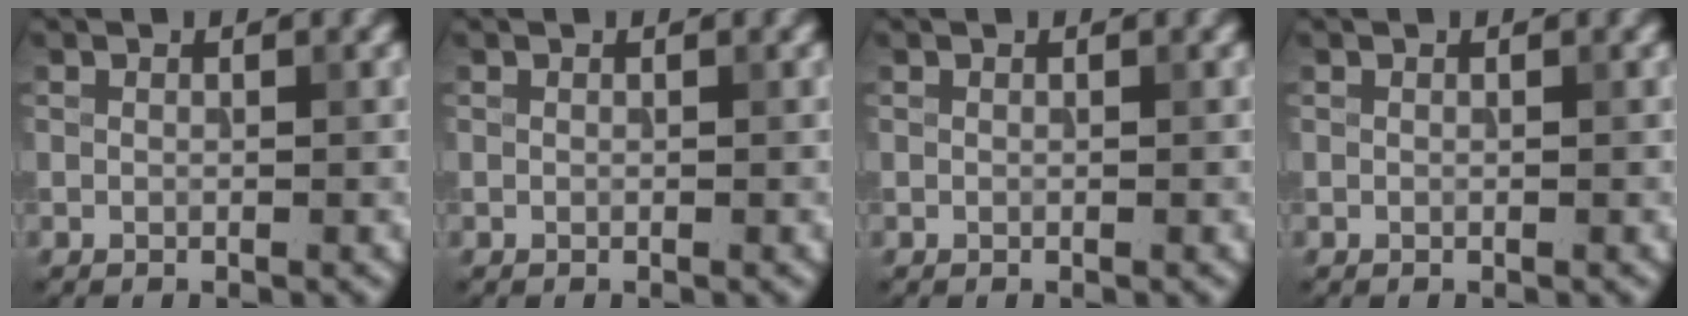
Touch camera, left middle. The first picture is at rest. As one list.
[{"total": 0.0}, {"total": 0.0}, {"total": 0.0}]